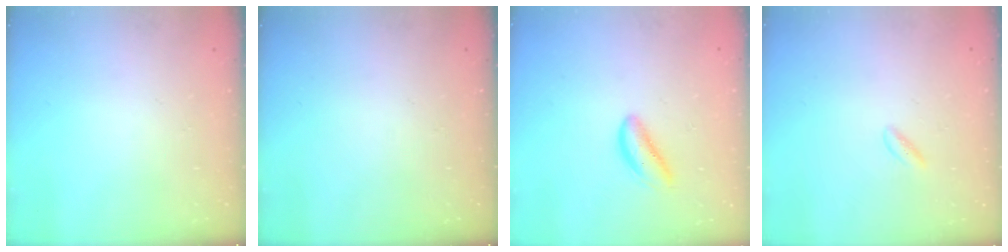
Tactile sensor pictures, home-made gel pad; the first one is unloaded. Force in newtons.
{"total": 0.0}
{"total": 3.0, "press": 3.0, "slide": 0.6}
{"total": 1.4, "press": 1.1, "slide": 0.8}